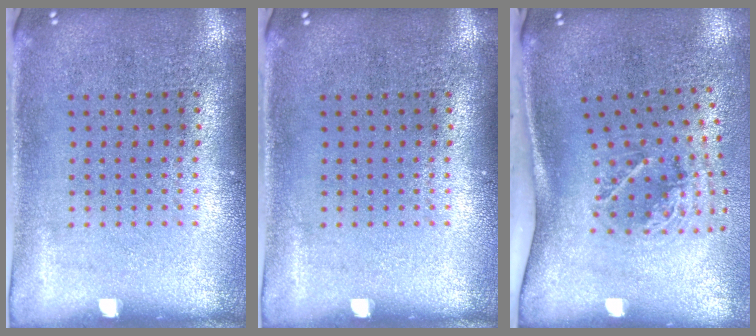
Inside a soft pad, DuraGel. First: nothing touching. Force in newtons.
{"total": 0.0}
{"total": 2.1, "press": 1.3, "slide": 1.7}